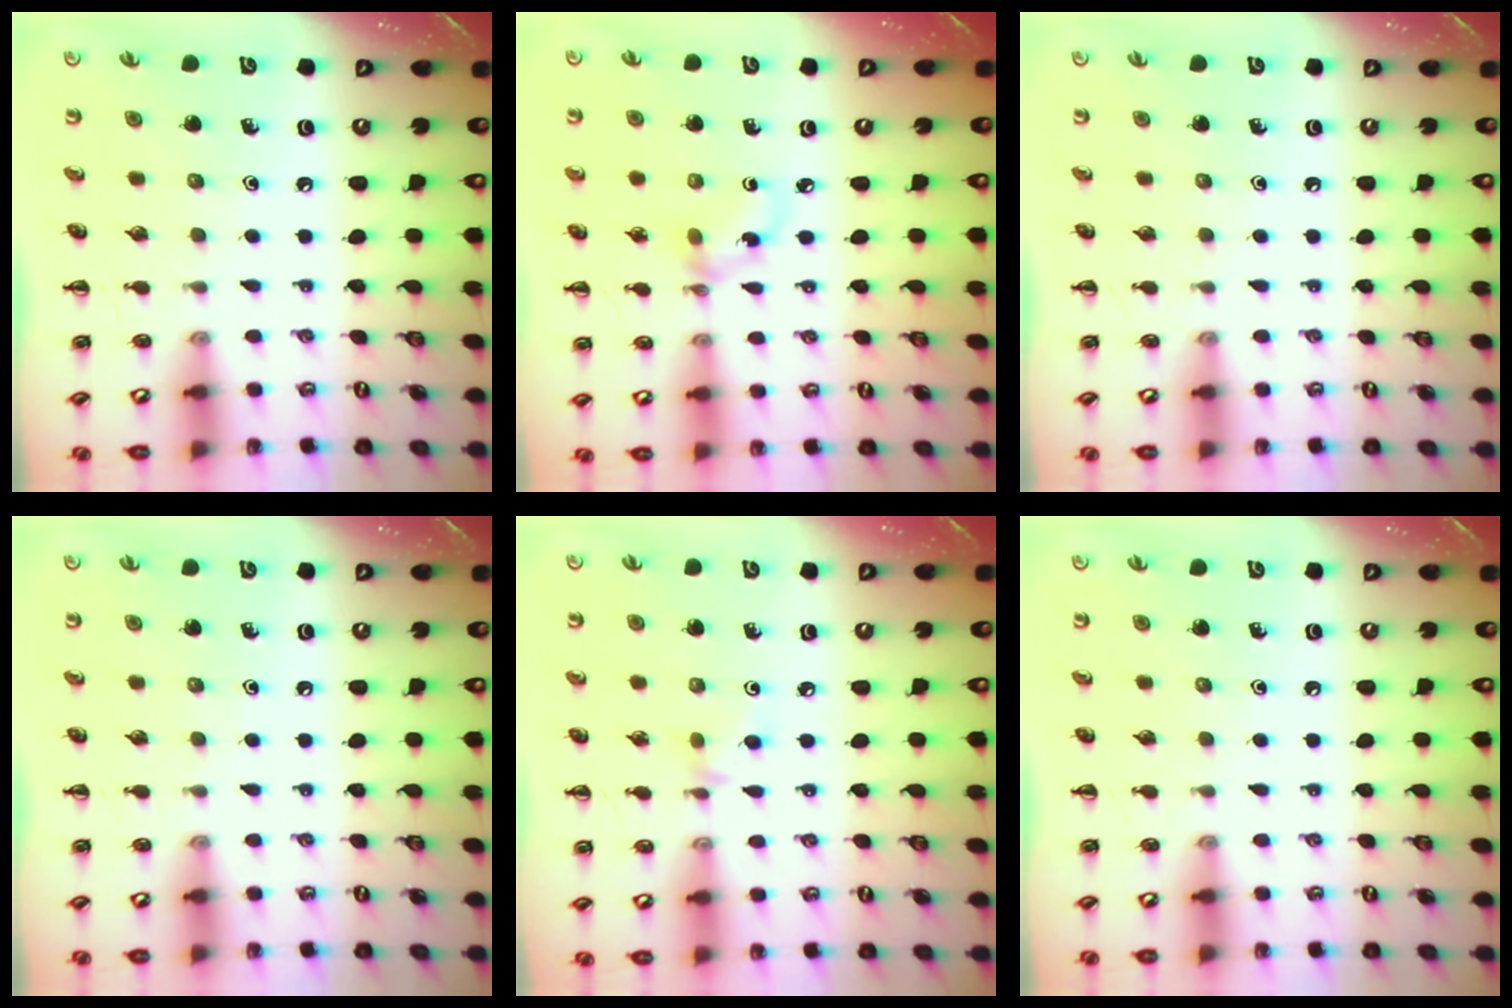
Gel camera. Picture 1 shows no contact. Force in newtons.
{"total": 3.7, "press": 3.7, "slide": 0.7}
{"total": 0.0}
{"total": 0.0}
{"total": 3.0, "press": 2.7, "slide": 1.2}
{"total": 0.0}